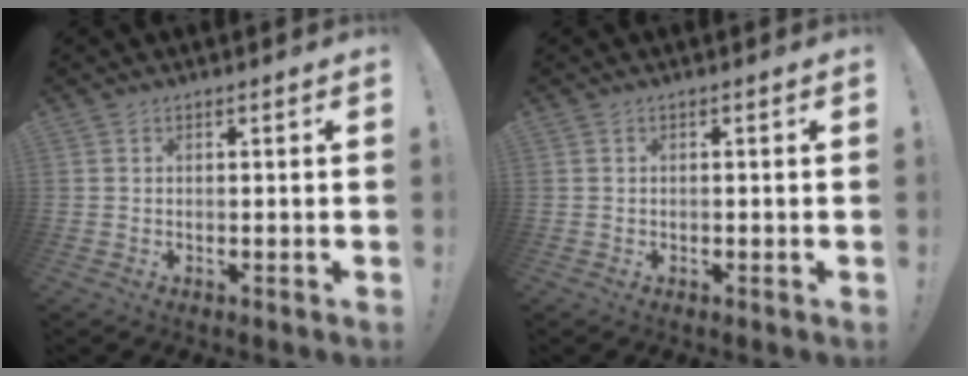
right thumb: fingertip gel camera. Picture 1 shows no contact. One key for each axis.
{"total": 0.6, "fx": -0.5, "fy": 0.1, "fz": 0.3, "tx": -0.005, "ty": 0.000, "tz": -0.008}